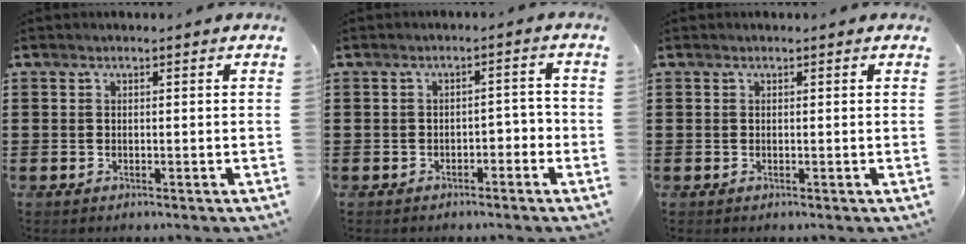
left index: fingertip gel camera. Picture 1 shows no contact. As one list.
[{"total": 2.3, "force": [-1.9, 0.8, 0.9], "torque": [-0.024, 0.004, -0.044]}, {"total": 0.0}]